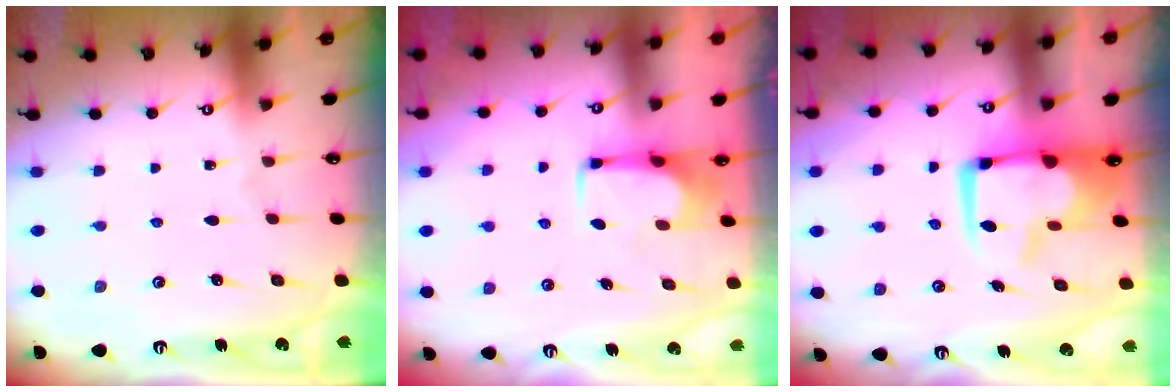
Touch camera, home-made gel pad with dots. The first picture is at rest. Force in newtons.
{"total": 3.9, "press": 3.8, "slide": 0.4}
{"total": 6.5, "press": 6.4, "slide": 1.2}